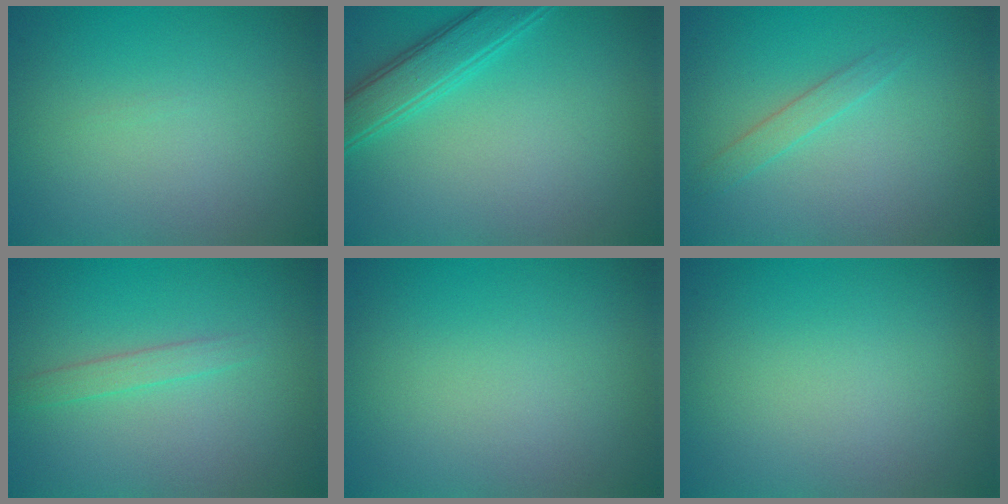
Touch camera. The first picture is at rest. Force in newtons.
{"total": 3.3, "press": 3.3, "slide": 0.1}
{"total": 1.2, "press": 1.2, "slide": 0.0}
{"total": 1.3, "press": 1.3, "slide": 0.0}
{"total": 0.0}
{"total": 0.0}